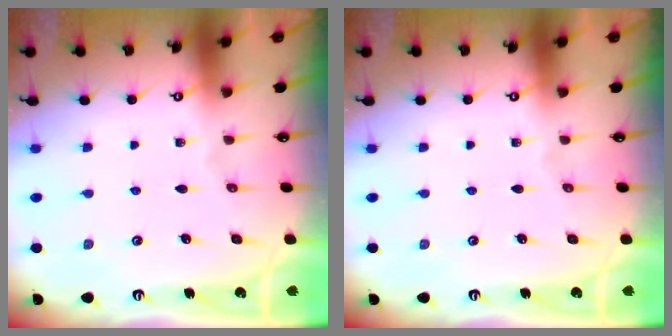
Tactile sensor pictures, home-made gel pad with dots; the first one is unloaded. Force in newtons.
{"total": 0.0}